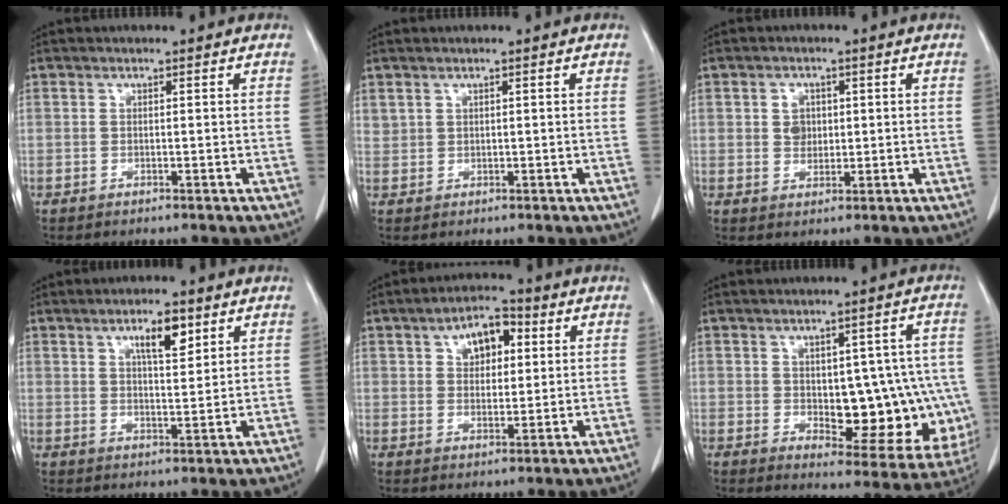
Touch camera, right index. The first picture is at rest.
{"total": 1.9, "force": [0.9, 1.6, 0.5], "torque": [-0.014, 0.015, 0.024]}
{"total": 3.6, "force": [0.5, 3.0, 2.0], "torque": [-0.033, 0.011, 0.016]}
{"total": 6.0, "force": [3.1, 1.8, 4.9], "torque": [-0.083, 0.001, 0.053]}
{"total": 8.3, "force": [2.8, 4.9, 6.1], "torque": [-0.108, 0.024, 0.047]}
{"total": 18.1, "force": [-1.9, 8.7, 15.7], "torque": [-0.178, 0.022, 0.005]}